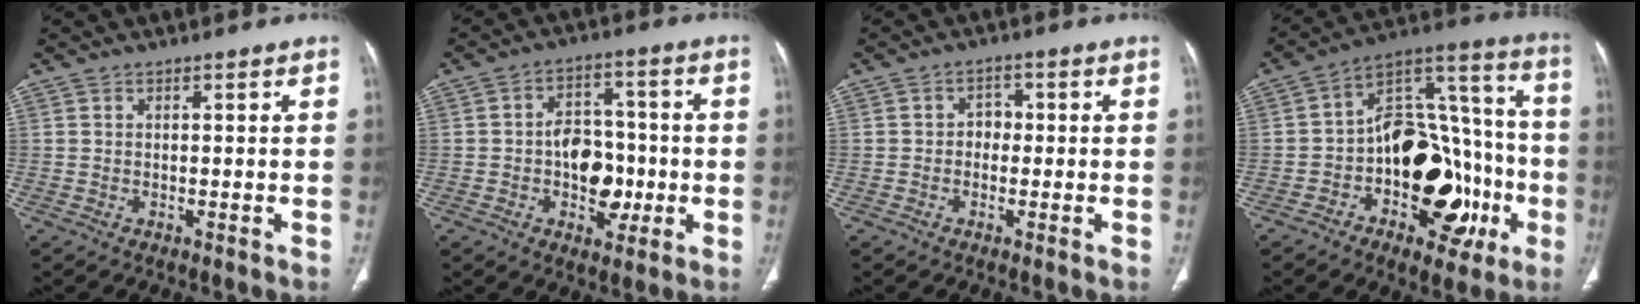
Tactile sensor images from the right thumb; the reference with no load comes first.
{"total": 10.4, "force": [-1.7, 7.2, 7.3], "torque": [-0.064, 0.025, -0.023]}
{"total": 2.6, "force": [-0.3, 2.2, 1.4], "torque": [0.000, 0.011, -0.014]}
{"total": 24.6, "force": [-7.0, 14.6, 18.5], "torque": [-0.223, 0.062, -0.099]}